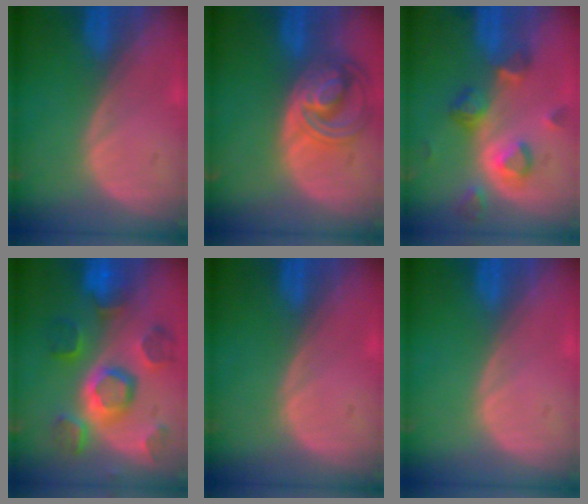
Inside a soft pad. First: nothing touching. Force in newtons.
{"total": 8.5, "press": 7.4, "slide": 4.3}
{"total": 7.1, "press": 6.9, "slide": 1.6}
{"total": 11.3, "press": 10.0, "slide": 5.3}
{"total": 0.0}
{"total": 0.0}